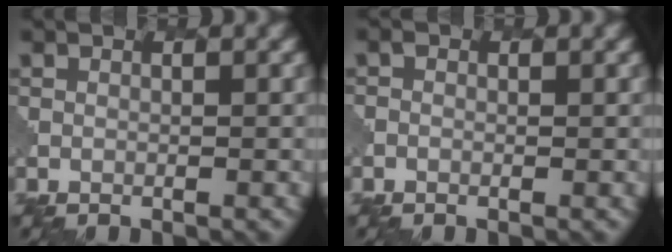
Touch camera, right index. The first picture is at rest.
{"total": 0.5, "force": [-0.3, 0.5, 0.1], "torque": [0.001, 0.002, -0.005]}